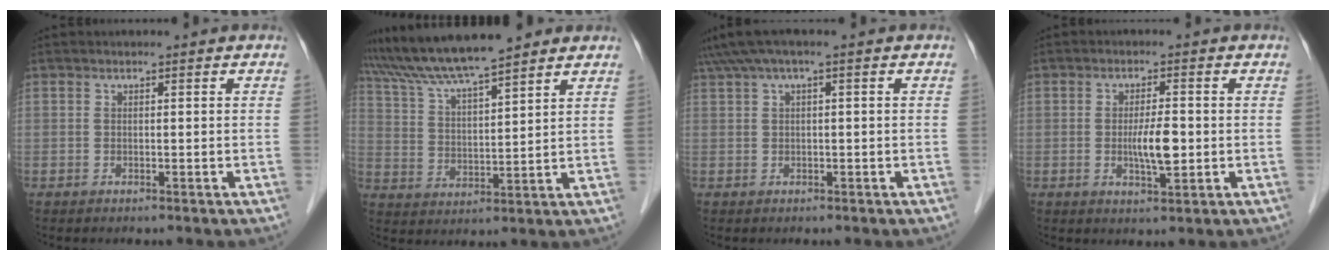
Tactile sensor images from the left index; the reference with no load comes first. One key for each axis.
{"total": 12.8, "fx": 11.2, "fy": 0.7, "fz": 6.0, "tx": -0.112, "ty": 0.028, "tz": 0.199}
{"total": 3.7, "fx": 1.7, "fy": 0.3, "fz": 3.2, "tx": -0.071, "ty": 0.034, "tz": 0.035}
{"total": 4.5, "fx": -0.5, "fy": 0.9, "fz": 4.4, "tx": -0.082, "ty": -0.004, "tz": -0.006}